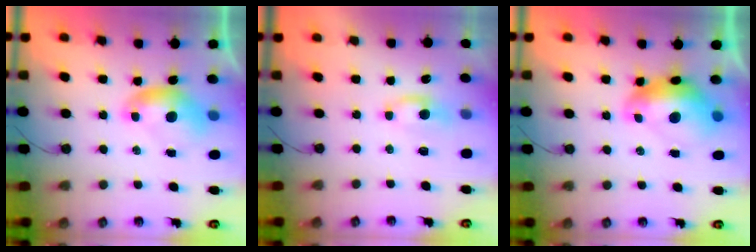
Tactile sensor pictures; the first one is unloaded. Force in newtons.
{"total": 0.9, "press": 0.7, "slide": 0.6}
{"total": 2.6, "press": 2.5, "slide": 0.7}